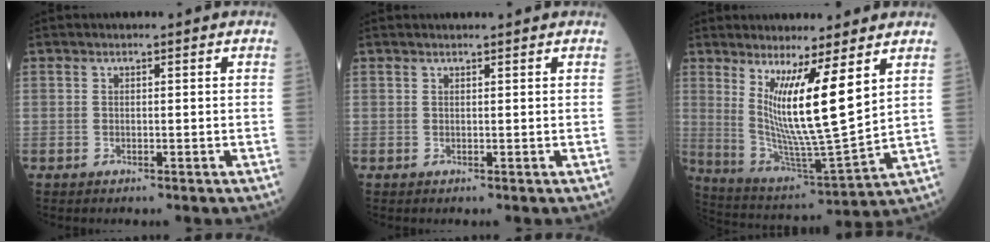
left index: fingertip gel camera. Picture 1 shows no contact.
{"total": 1.4, "force": [1.4, -0.1, 0.3], "torque": [-0.006, 0.011, 0.019]}
{"total": 12.0, "force": [4.7, -0.2, 11.0], "torque": [-0.214, -0.036, 0.091]}